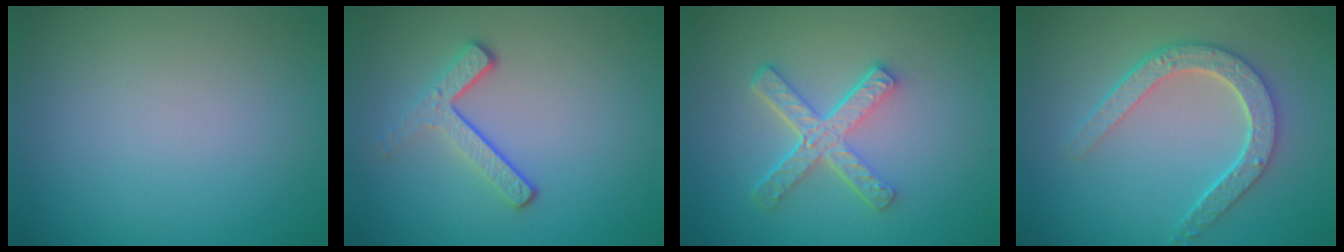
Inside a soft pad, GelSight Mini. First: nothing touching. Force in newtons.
{"total": 3.3, "press": 2.3, "slide": 2.3}
{"total": 4.8, "press": 3.3, "slide": 3.4}
{"total": 4.7, "press": 3.8, "slide": 2.9}